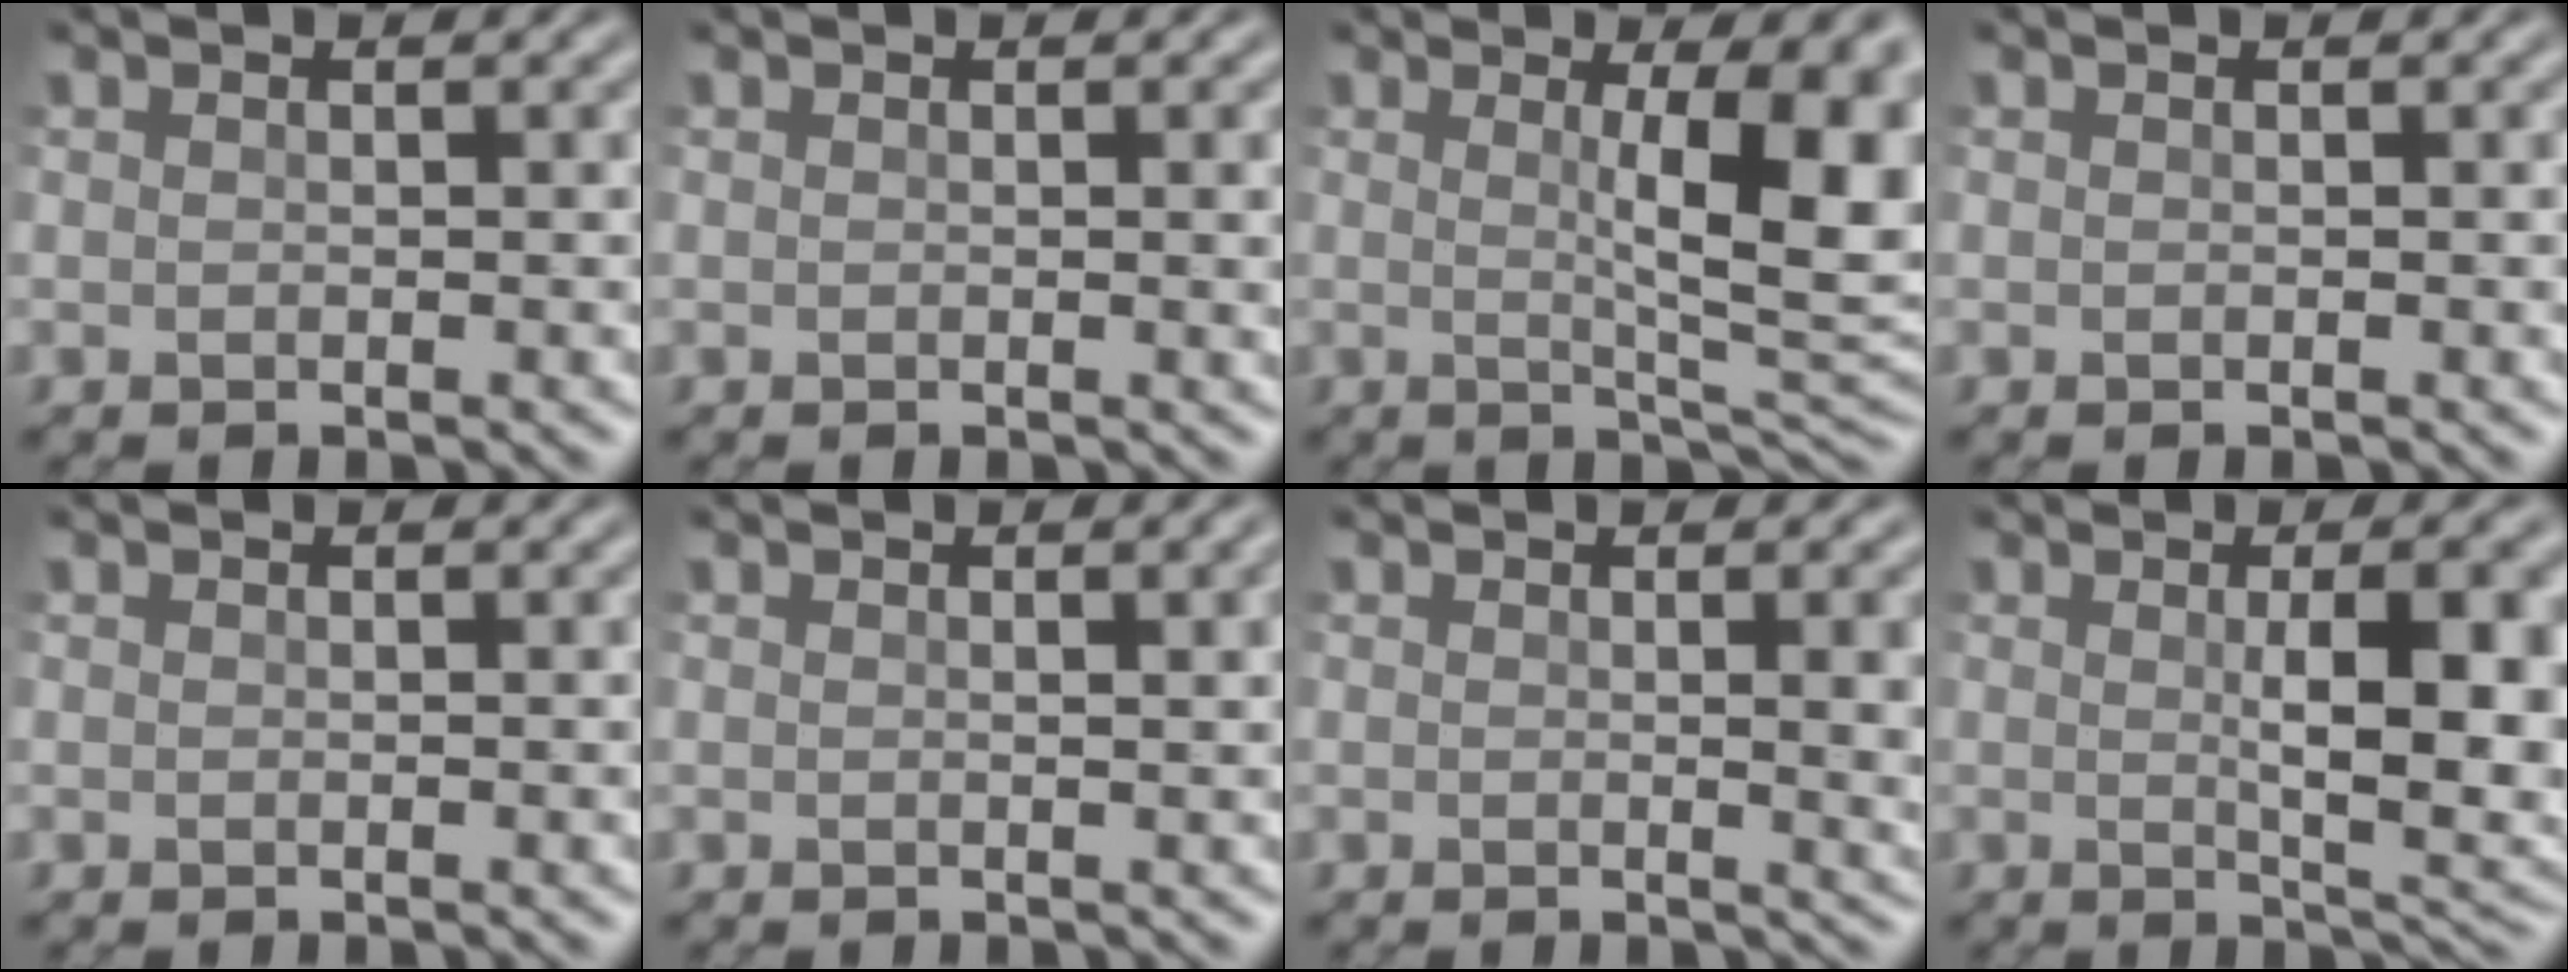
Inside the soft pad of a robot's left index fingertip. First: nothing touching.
{"total": 1.8, "force": [0.3, 0.6, 1.7], "torque": [-0.013, 0.005, 0.004]}
{"total": 9.8, "force": [1.3, 2.3, 9.4], "torque": [-0.108, -0.001, 0.027]}
{"total": 0.0}
{"total": 0.0}
{"total": 3.7, "force": [1.2, 1.7, 3.1], "torque": [-0.013, 0.022, -0.006]}
{"total": 4.7, "force": [0.4, 1.6, 4.4], "torque": [-0.033, 0.011, 0.011]}
{"total": 9.0, "force": [0.3, 2.5, 8.7], "torque": [-0.106, 0.005, 0.017]}